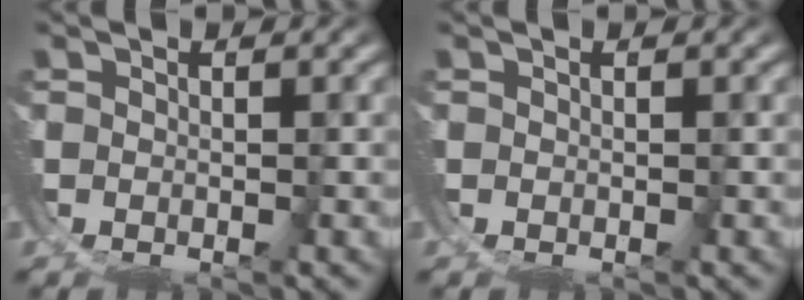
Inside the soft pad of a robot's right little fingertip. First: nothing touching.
{"total": 0.0}